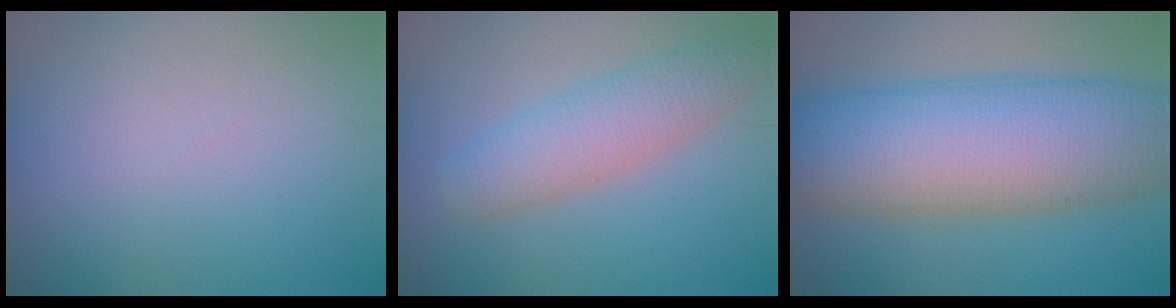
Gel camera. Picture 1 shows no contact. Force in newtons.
{"total": 4.1, "press": 4.1, "slide": 0.2}
{"total": 12.6, "press": 12.6, "slide": 0.3}